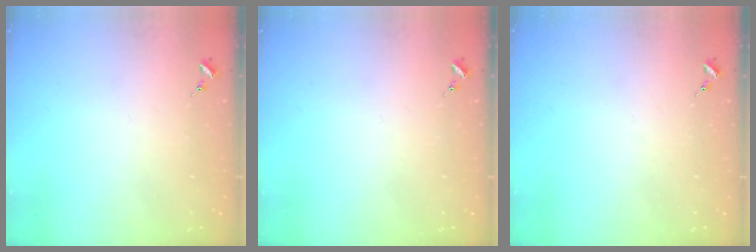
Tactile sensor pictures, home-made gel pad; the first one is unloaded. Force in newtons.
{"total": 0.0}
{"total": 0.0}